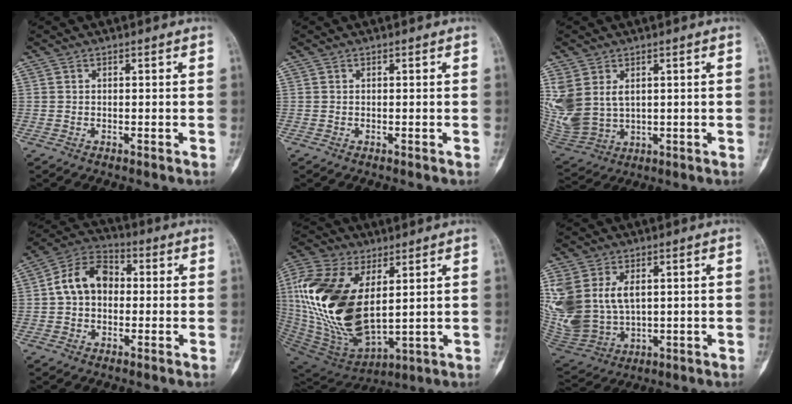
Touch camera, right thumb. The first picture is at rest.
{"total": 0.0}
{"total": 13.1, "force": [3.2, 9.6, 8.3], "torque": [-0.210, -0.009, 0.090]}
{"total": 10.4, "force": [0.5, 7.6, 7.1], "torque": [-0.110, 0.032, -0.005]}
{"total": 26.1, "force": [4.9, 14.1, 21.4], "torque": [-0.454, -0.028, 0.099]}
{"total": 17.9, "force": [3.6, 12.5, 12.3], "torque": [-0.297, -0.009, 0.097]}